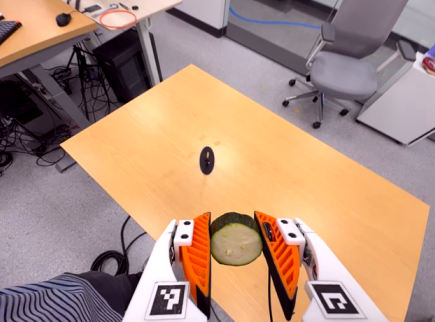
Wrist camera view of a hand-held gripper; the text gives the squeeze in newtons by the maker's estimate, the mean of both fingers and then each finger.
{"total": 11.6, "left": 10.1, "right": 13.1}